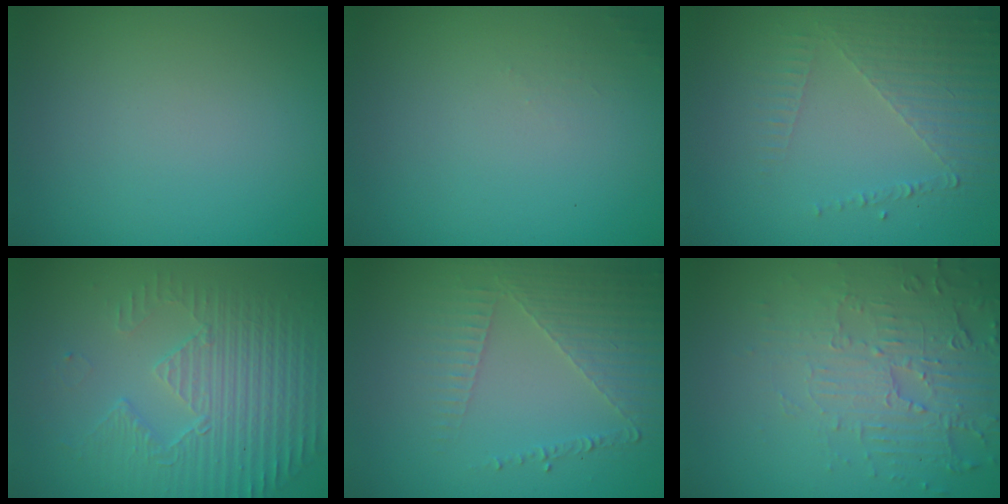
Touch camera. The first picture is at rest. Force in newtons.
{"total": 0.7, "press": 0.6, "slide": 0.1}
{"total": 5.0, "press": 2.9, "slide": 4.1}
{"total": 4.3, "press": 3.4, "slide": 2.6}
{"total": 4.4, "press": 2.9, "slide": 3.3}
{"total": 5.5, "press": 3.6, "slide": 4.1}